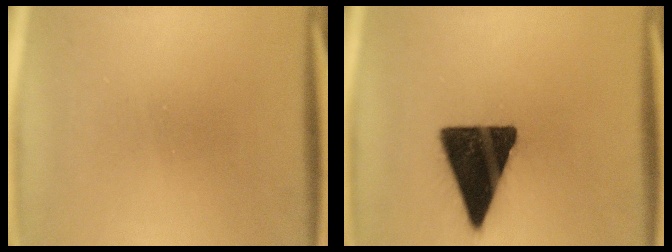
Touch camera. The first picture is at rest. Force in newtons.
{"total": 17.3}